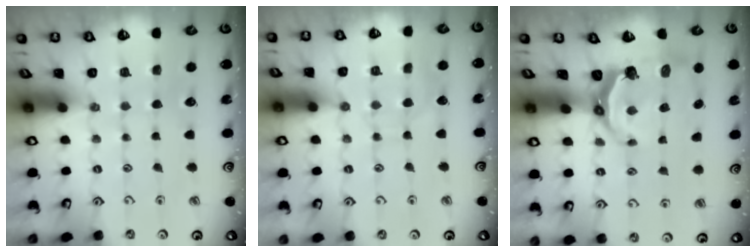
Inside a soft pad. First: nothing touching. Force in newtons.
{"total": 5.0, "press": 5.0, "slide": 0.5}
{"total": 6.7, "press": 5.2, "slide": 4.2}